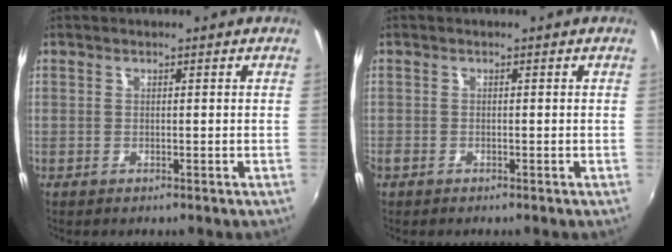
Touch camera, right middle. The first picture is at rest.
{"total": 1.2, "force": [-0.9, 0.6, 0.3], "torque": [-0.009, -0.003, -0.021]}